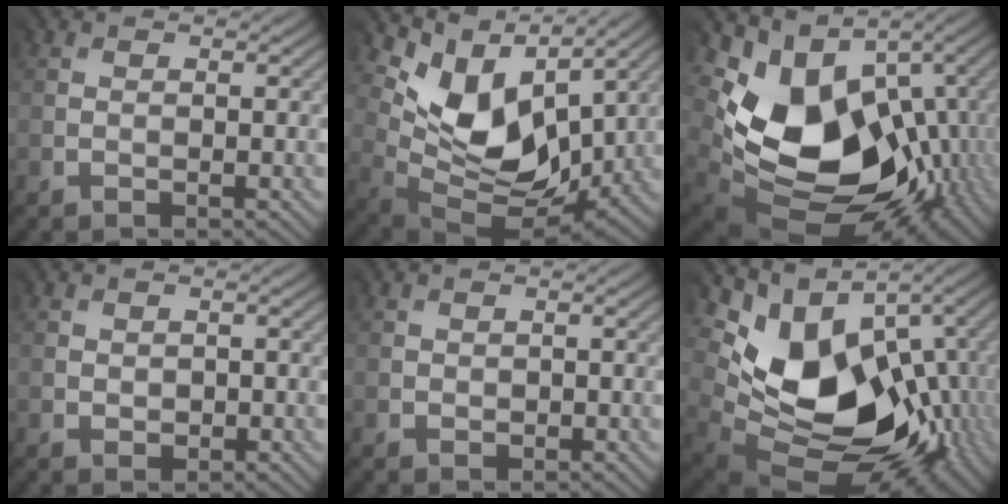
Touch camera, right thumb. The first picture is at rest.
{"total": 10.4, "force": [4.9, 6.3, 6.7], "torque": [-0.130, -0.002, 0.099]}
{"total": 15.8, "force": [1.4, 12.1, 10.1], "torque": [-0.200, -0.041, 0.062]}
{"total": 1.4, "force": [0.3, 1.3, 0.3], "torque": [0.000, -0.003, 0.009]}
{"total": 1.1, "force": [0.4, 1.0, 0.3], "torque": [0.003, -0.001, 0.010]}
{"total": 14.2, "force": [2.9, 10.1, 9.6], "torque": [-0.178, -0.021, 0.075]}